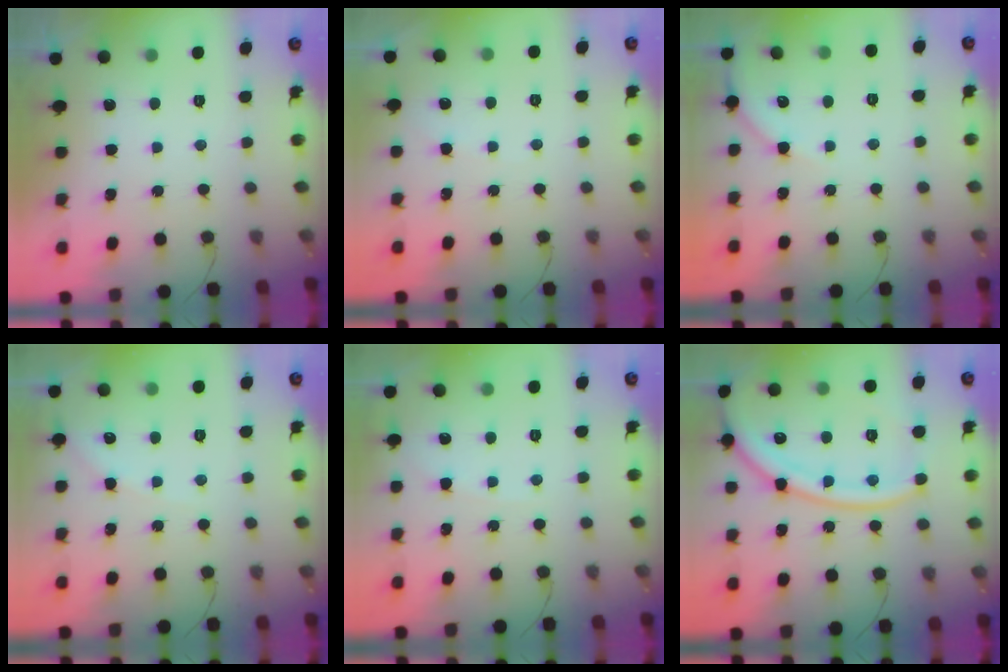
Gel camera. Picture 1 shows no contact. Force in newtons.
{"total": 2.4, "press": 2.4, "slide": 0.3}
{"total": 5.1, "press": 5.1, "slide": 0.7}
{"total": 5.3, "press": 5.3, "slide": 0.7}
{"total": 3.8, "press": 3.7, "slide": 0.5}
{"total": 19.9, "press": 19.8, "slide": 2.0}